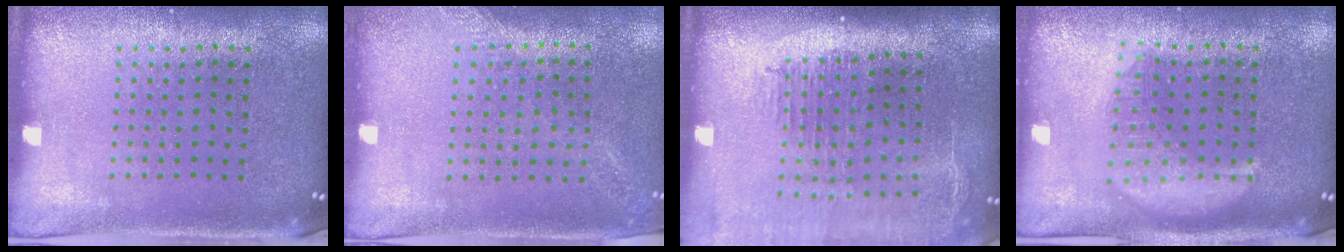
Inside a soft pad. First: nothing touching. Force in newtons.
{"total": 1.2, "press": 1.2, "slide": 0.4}
{"total": 2.5, "press": 2.0, "slide": 1.5}
{"total": 2.8, "press": 2.8, "slide": 0.3}